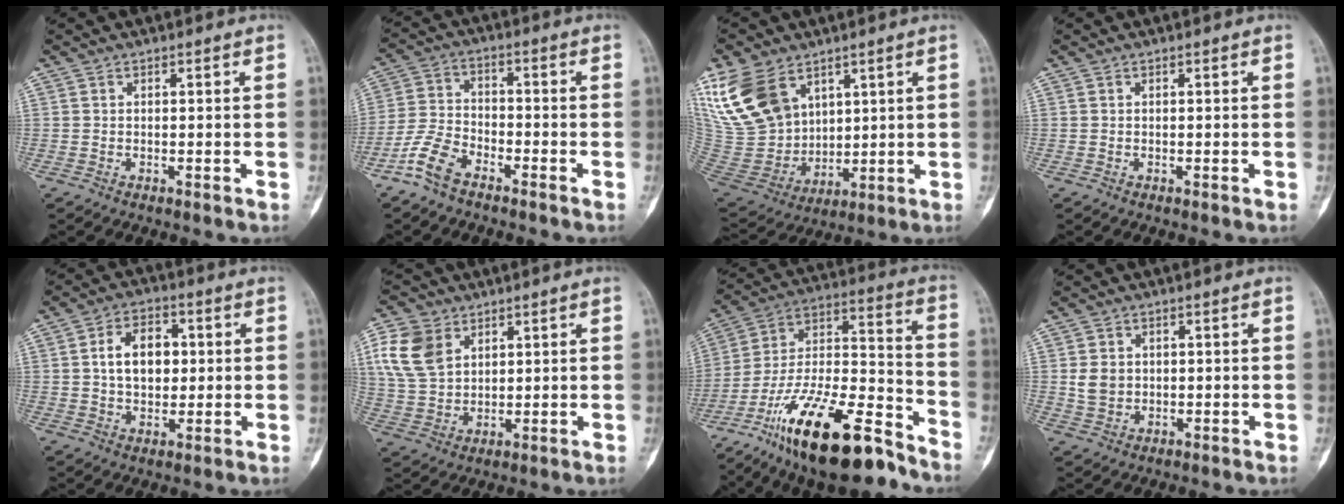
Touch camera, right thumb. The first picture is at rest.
{"total": 7.2, "force": [-5.1, 3.2, 3.9], "torque": [-0.087, 0.023, -0.110]}
{"total": 18.3, "force": [9.8, 12.1, 9.6], "torque": [-0.180, -0.034, 0.208]}
{"total": 0.0}
{"total": 9.7, "force": [1.5, 6.5, 7.0], "torque": [-0.087, 0.006, 0.024]}
{"total": 10.9, "force": [4.5, 7.8, 6.1], "torque": [-0.110, -0.011, 0.094]}
{"total": 24.7, "force": [-17.2, 7.1, 16.2], "torque": [-0.280, 0.079, -0.301]}
{"total": 4.0, "force": [0.5, 3.4, 2.1], "torque": [-0.022, -0.001, 0.016]}